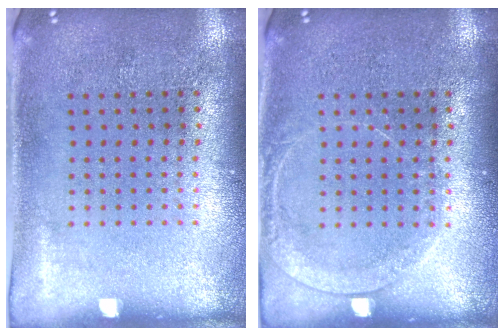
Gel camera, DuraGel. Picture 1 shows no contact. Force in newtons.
{"total": 1.4, "press": 1.4, "slide": 0.1}